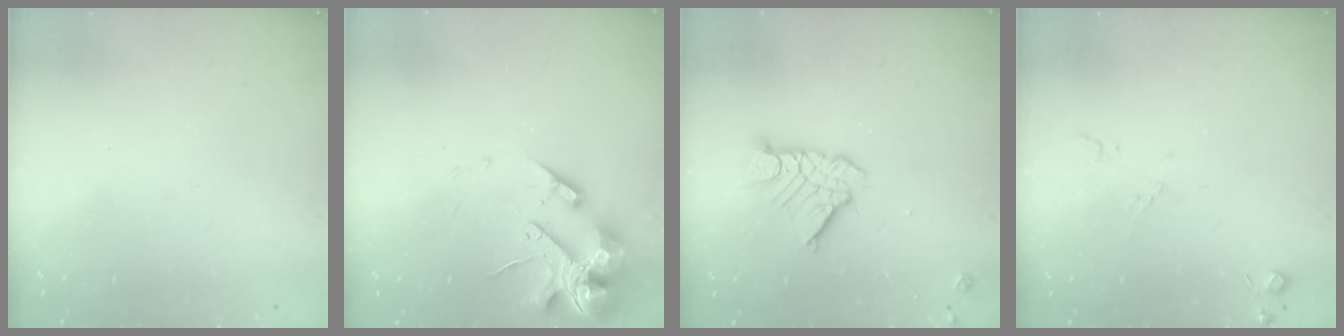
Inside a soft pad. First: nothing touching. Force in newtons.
{"total": 16.4, "press": 16.1, "slide": 2.7}
{"total": 11.6, "press": 11.5, "slide": 0.9}
{"total": 5.6, "press": 5.6, "slide": 0.9}